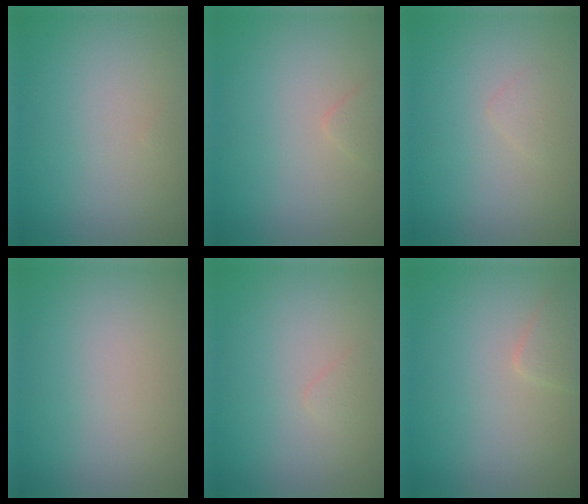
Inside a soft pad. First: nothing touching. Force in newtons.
{"total": 0.8, "press": 0.8, "slide": 0.0}
{"total": 0.8, "press": 0.8, "slide": 0.1}
{"total": 0.0}
{"total": 0.6, "press": 0.6, "slide": 0.1}
{"total": 1.4, "press": 1.4, "slide": 0.1}